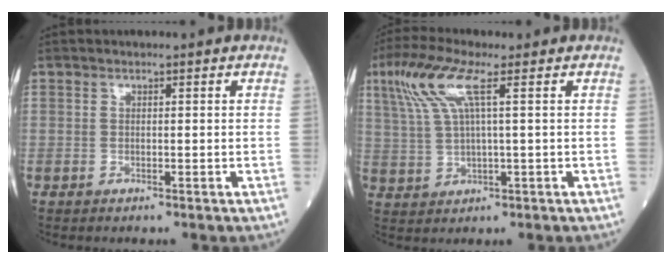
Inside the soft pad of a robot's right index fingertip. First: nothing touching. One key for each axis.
{"total": 7.8, "fx": 3.4, "fy": 0.9, "fz": 7.0, "tx": -0.169, "ty": 0.017, "tz": 0.072}